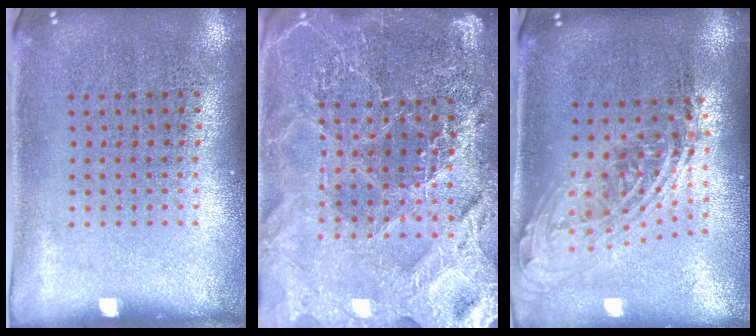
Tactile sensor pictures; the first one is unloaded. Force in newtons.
{"total": 4.8, "press": 4.4, "slide": 2.0}
{"total": 2.0, "press": 1.6, "slide": 1.3}